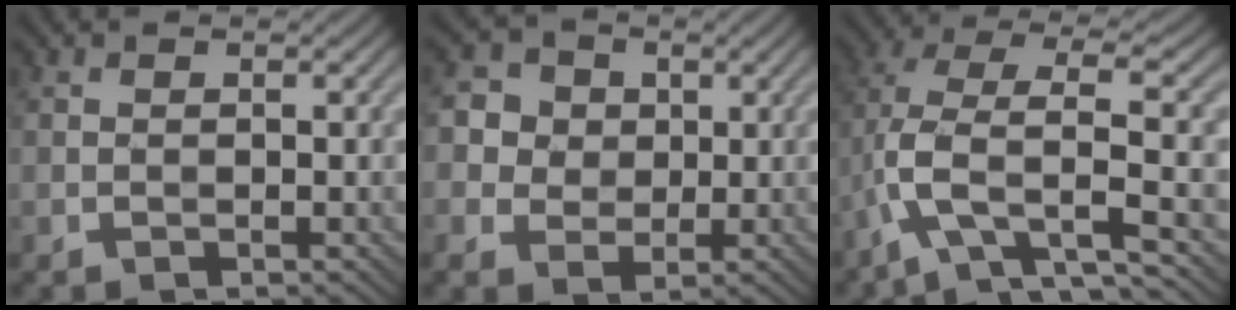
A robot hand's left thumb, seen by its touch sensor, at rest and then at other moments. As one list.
[{"total": 5.2, "force": [1.3, 4.7, 1.7], "torque": [-0.070, 0.008, 0.019]}, {"total": 8.8, "force": [-2.5, 3.1, 7.9], "torque": [-0.164, 0.015, -0.064]}]